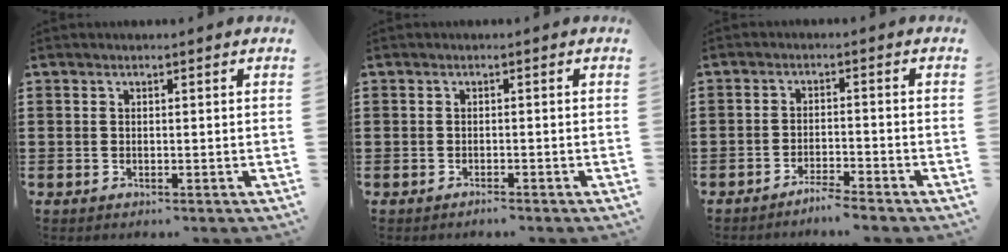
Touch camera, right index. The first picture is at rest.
{"total": 0.8, "force": [-0.8, 0.1, 0.0], "torque": [-0.003, 0.002, -0.017]}
{"total": 2.8, "force": [-2.7, -0.2, 0.6], "torque": [-0.014, 0.002, -0.055]}